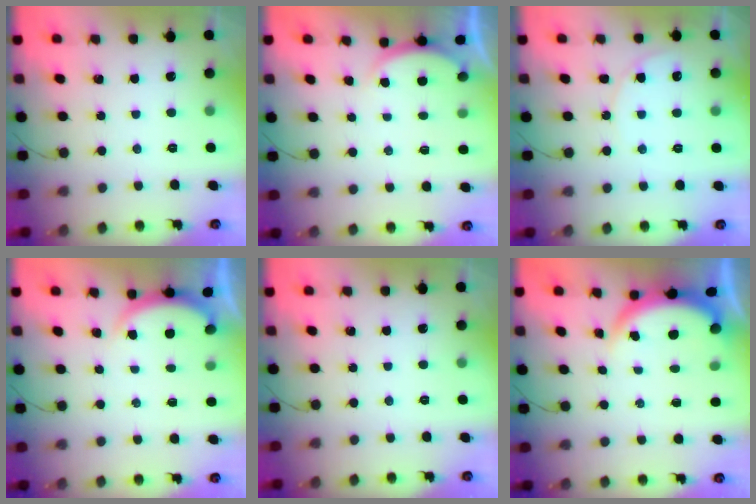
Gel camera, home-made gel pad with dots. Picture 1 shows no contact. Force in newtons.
{"total": 2.4, "press": 2.4, "slide": 0.6}
{"total": 9.1, "press": 9.1, "slide": 0.3}
{"total": 1.7, "press": 1.6, "slide": 0.5}
{"total": 0.0}
{"total": 3.8, "press": 3.8, "slide": 0.2}